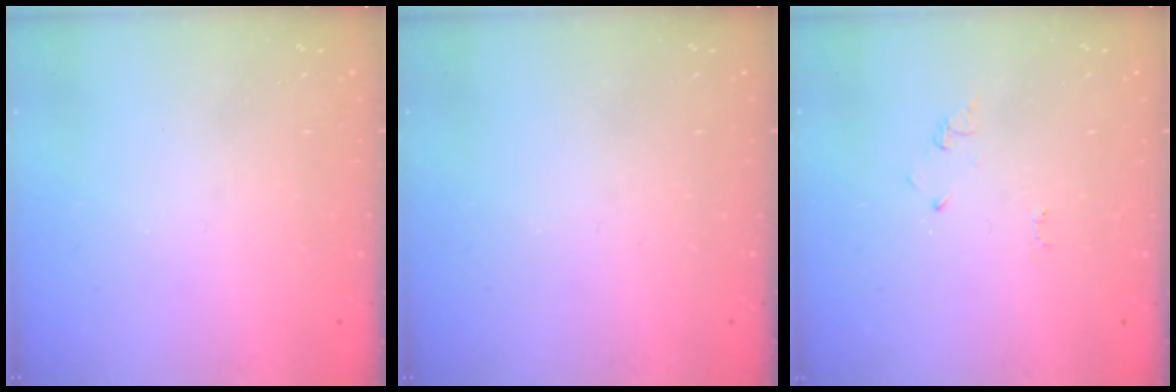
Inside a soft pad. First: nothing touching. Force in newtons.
{"total": 0.0}
{"total": 2.6, "press": 2.6, "slide": 0.4}